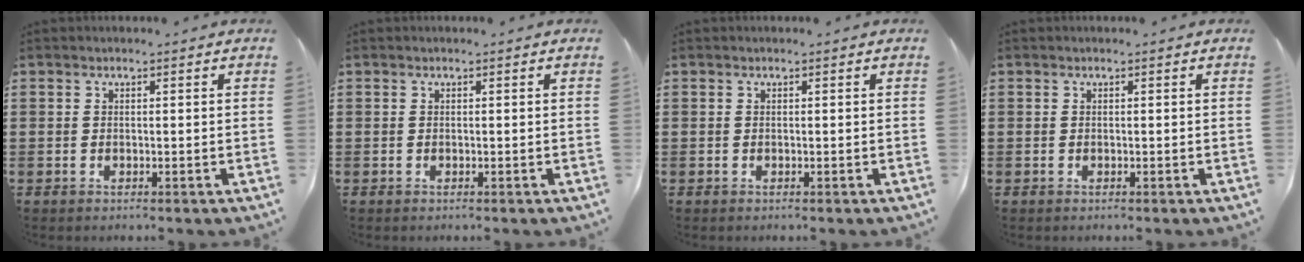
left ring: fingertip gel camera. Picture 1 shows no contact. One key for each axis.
{"total": 0.0}
{"total": 0.0}
{"total": 0.0}